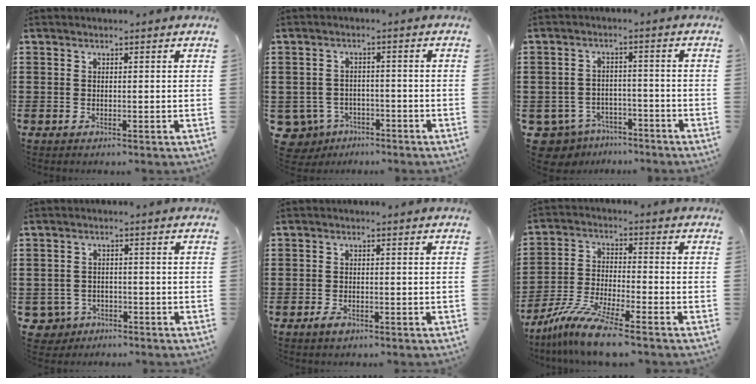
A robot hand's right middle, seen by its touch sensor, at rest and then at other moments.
{"total": 3.4, "force": [-2.8, 1.9, 0.6], "torque": [-0.042, -0.004, -0.064]}
{"total": 4.4, "force": [-4.1, 1.5, 0.2], "torque": [-0.034, -0.001, -0.091]}
{"total": 2.7, "force": [-2.1, 1.7, 0.3], "torque": [-0.022, -0.003, -0.047]}
{"total": 1.4, "force": [-0.9, 0.8, 0.8], "torque": [-0.024, -0.004, -0.020]}
{"total": 9.1, "force": [-7.9, 0.4, 4.6], "torque": [-0.097, -0.003, -0.154]}